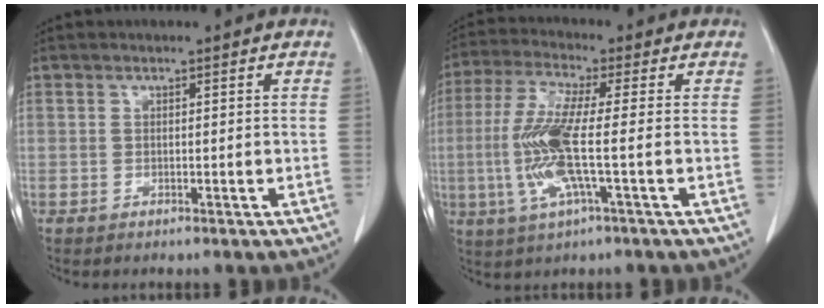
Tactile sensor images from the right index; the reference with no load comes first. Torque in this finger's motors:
{"motor_torque": [1.66, -0.34, 0.56, 0.21]}